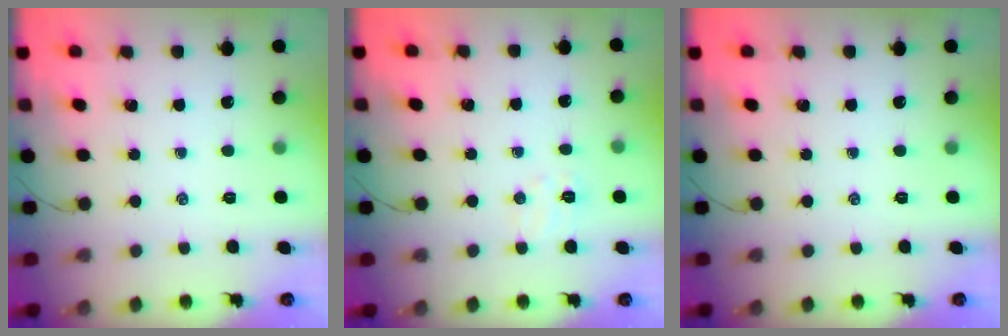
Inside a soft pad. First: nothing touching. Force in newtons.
{"total": 5.2, "press": 5.0, "slide": 1.2}
{"total": 0.0}